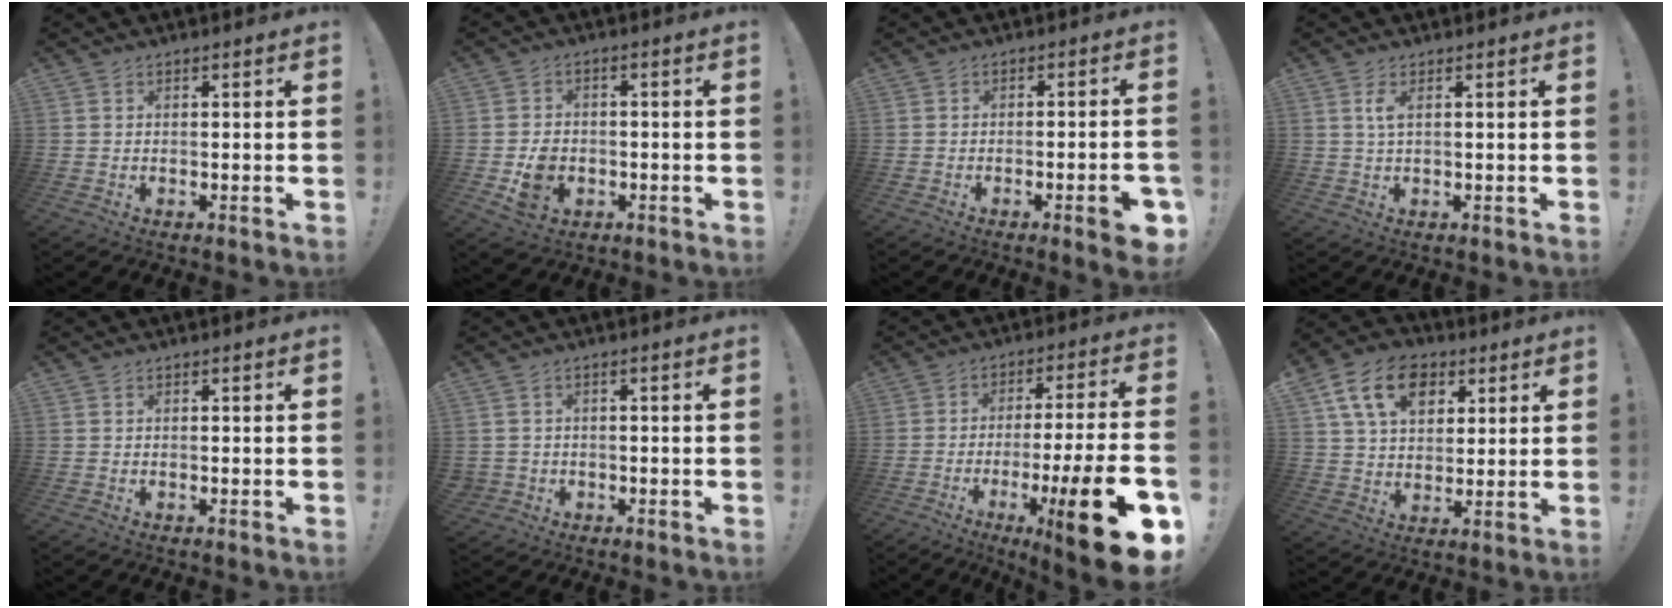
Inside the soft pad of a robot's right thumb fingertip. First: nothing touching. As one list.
[{"total": 8.5, "force": [-2.2, 6.7, 4.7], "torque": [-0.074, 0.013, -0.031]}, {"total": 6.5, "force": [-2.7, 0.7, 5.8], "torque": [-0.086, 0.010, -0.038]}, {"total": 2.9, "force": [0.9, 0.8, 2.6], "torque": [-0.052, 0.001, 0.014]}, {"total": 0.0}, {"total": 2.2, "force": [-0.1, 2.2, 0.4], "torque": [-0.005, 0.003, 0.000]}, {"total": 21.6, "force": [-8.9, 2.6, 19.5], "torque": [-0.306, 0.038, -0.133]}, {"total": 16.0, "force": [6.8, 11.1, 9.2], "torque": [-0.141, -0.016, 0.130]}]